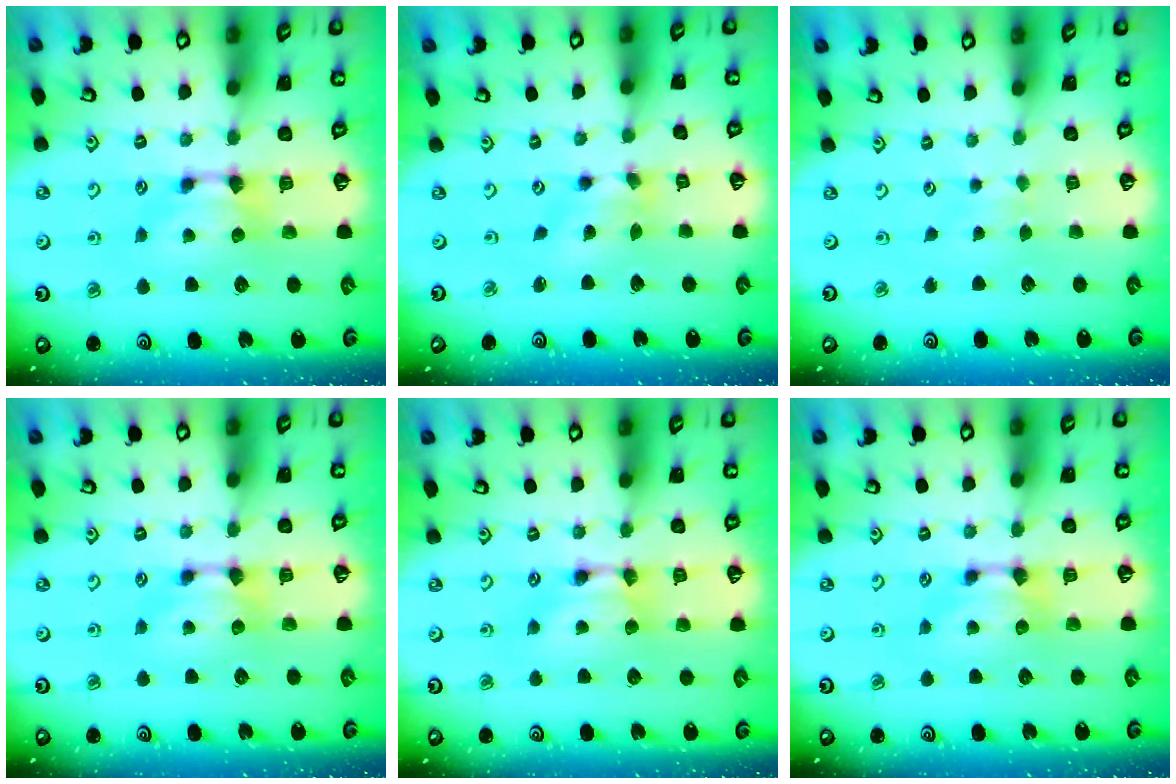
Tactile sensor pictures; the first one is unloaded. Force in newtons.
{"total": 2.2, "press": 1.7, "slide": 1.4}
{"total": 3.4, "press": 3.4, "slide": 0.5}
{"total": 0.0}
{"total": 1.6, "press": 1.6, "slide": 0.2}
{"total": 0.0}